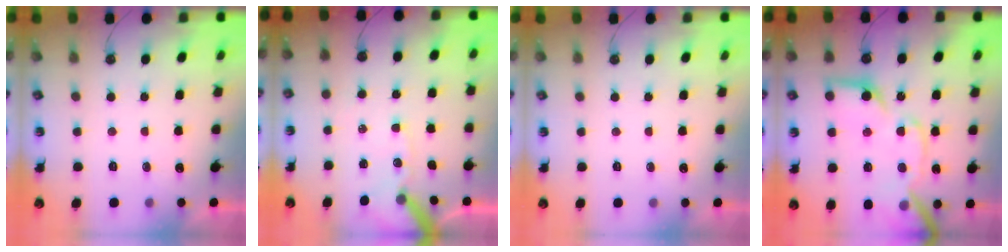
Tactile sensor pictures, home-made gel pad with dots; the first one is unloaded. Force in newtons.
{"total": 10.6, "press": 10.4, "slide": 1.7}
{"total": 0.0}
{"total": 22.9, "press": 22.6, "slide": 3.3}